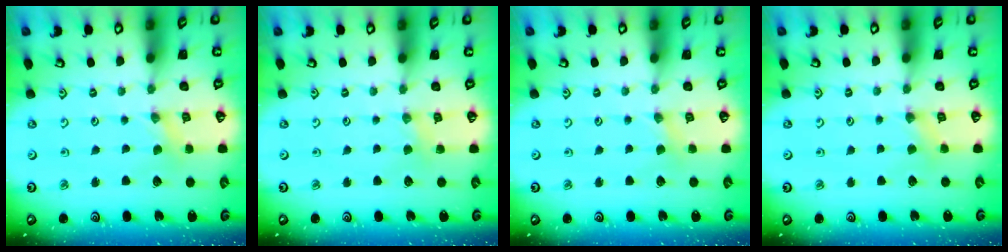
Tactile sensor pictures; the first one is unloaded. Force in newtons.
{"total": 2.5, "press": 2.4, "slide": 0.4}
{"total": 1.5, "press": 1.5, "slide": 0.3}
{"total": 2.8, "press": 2.7, "slide": 0.6}